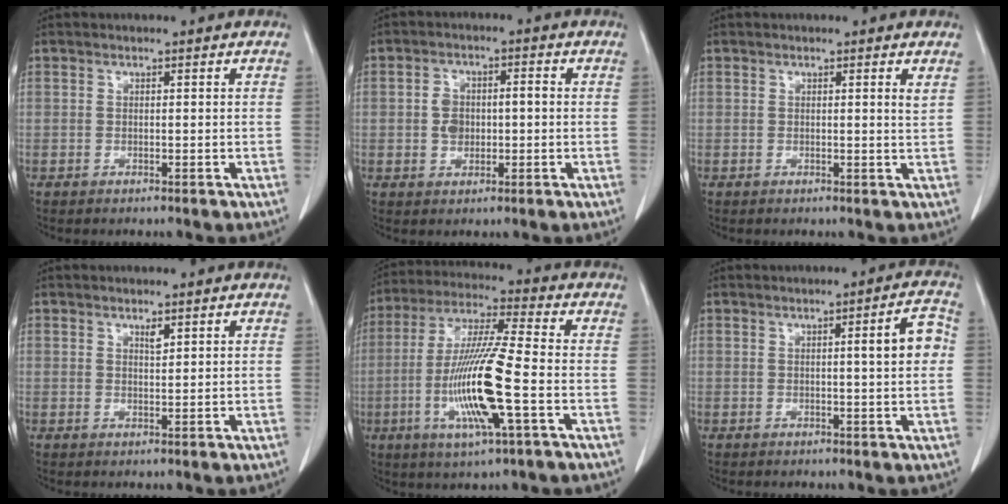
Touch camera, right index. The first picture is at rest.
{"total": 4.6, "force": [-0.3, 3.1, 3.4], "torque": [-0.069, 0.018, -0.002]}
{"total": 1.0, "force": [0.7, -0.2, 0.8], "torque": [-0.018, -0.006, 0.007]}
{"total": 1.2, "force": [0.8, 0.3, 0.8], "torque": [-0.016, -0.005, 0.015]}
{"total": 14.9, "force": [-3.7, 0.6, 14.4], "torque": [-0.292, -0.015, -0.073]}
{"total": 4.7, "force": [0.4, 0.2, 4.7], "torque": [-0.064, 0.007, 0.003]}